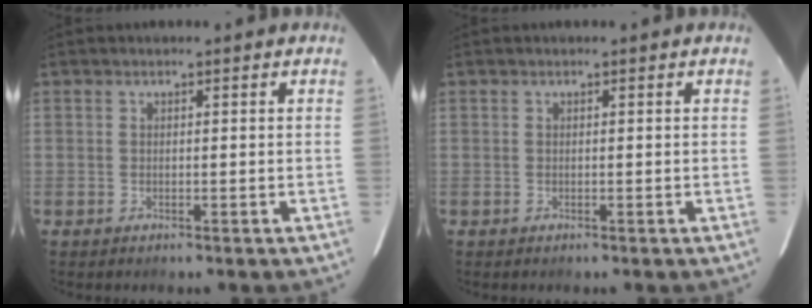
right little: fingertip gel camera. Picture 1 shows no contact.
{"total": 0.0}